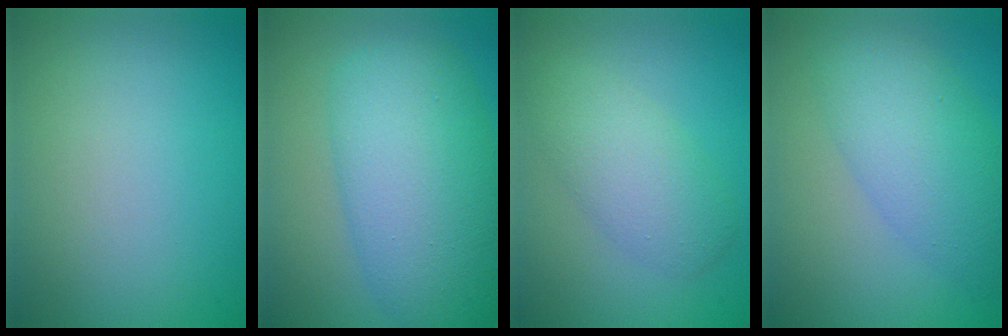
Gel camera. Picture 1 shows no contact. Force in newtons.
{"total": 9.9, "press": 9.9, "slide": 0.3}
{"total": 4.1, "press": 4.1, "slide": 0.1}
{"total": 6.0, "press": 6.0, "slide": 0.2}